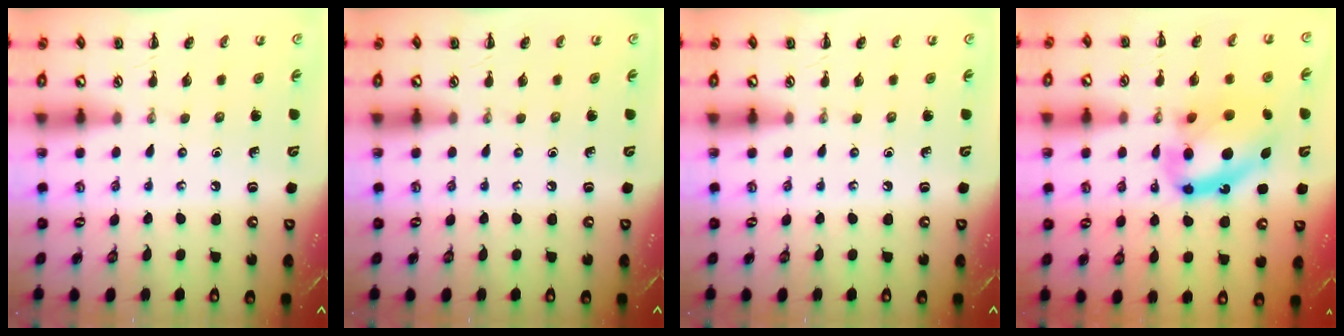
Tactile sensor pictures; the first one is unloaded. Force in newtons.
{"total": 0.0}
{"total": 0.0}
{"total": 14.3, "press": 13.9, "slide": 3.6}